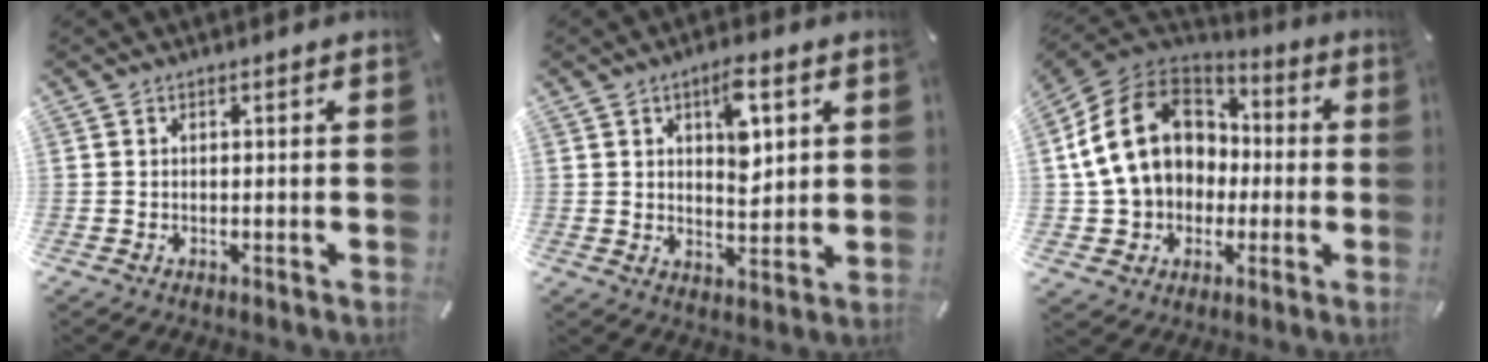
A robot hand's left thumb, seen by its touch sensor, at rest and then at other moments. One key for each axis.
{"total": 8.6, "fx": 3.6, "fy": 4.7, "fz": 6.3, "tx": -0.076, "ty": -0.016, "tz": 0.054}
{"total": 19.7, "fx": 1.3, "fy": 16.4, "fz": 10.9, "tx": -0.224, "ty": 0.024, "tz": 0.031}